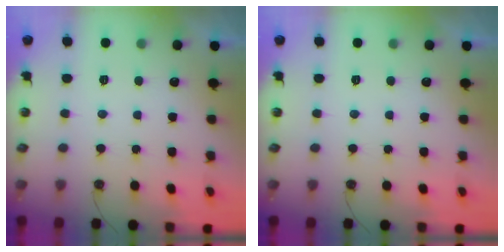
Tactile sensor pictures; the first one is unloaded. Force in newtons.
{"total": 0.0}